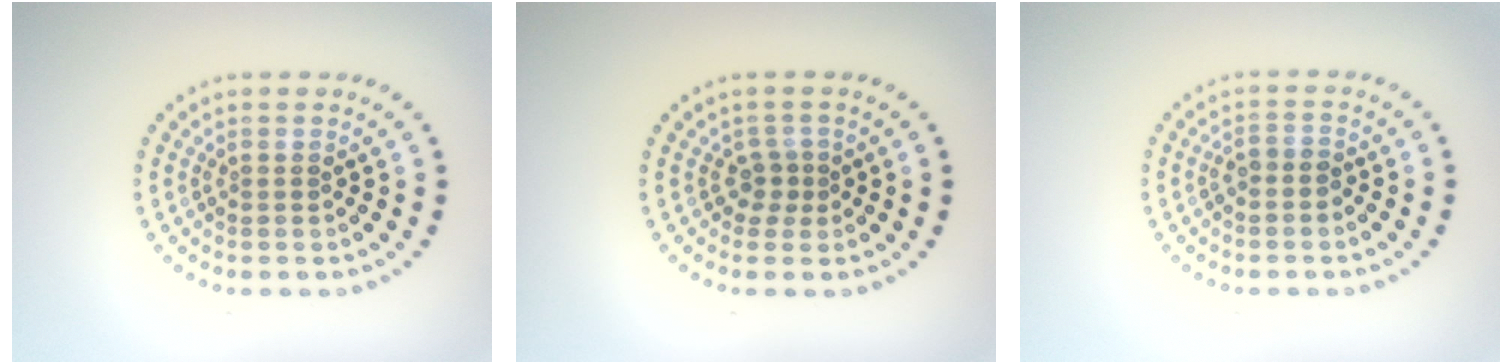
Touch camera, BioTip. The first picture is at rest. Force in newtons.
{"total": 1.4, "press": 1.0, "slide": 0.9}
{"total": 1.5, "press": 1.3, "slide": 0.8}